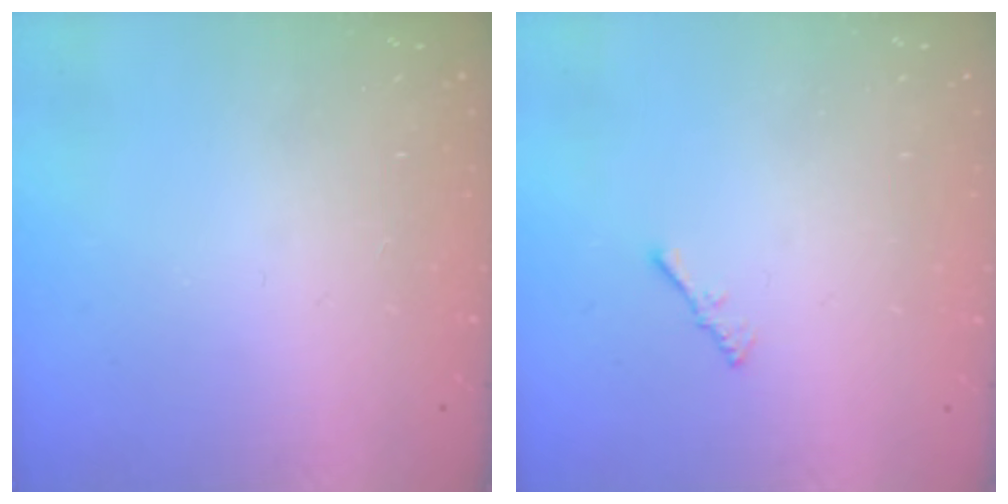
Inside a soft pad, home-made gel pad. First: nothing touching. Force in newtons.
{"total": 0.7, "press": 0.6, "slide": 0.3}